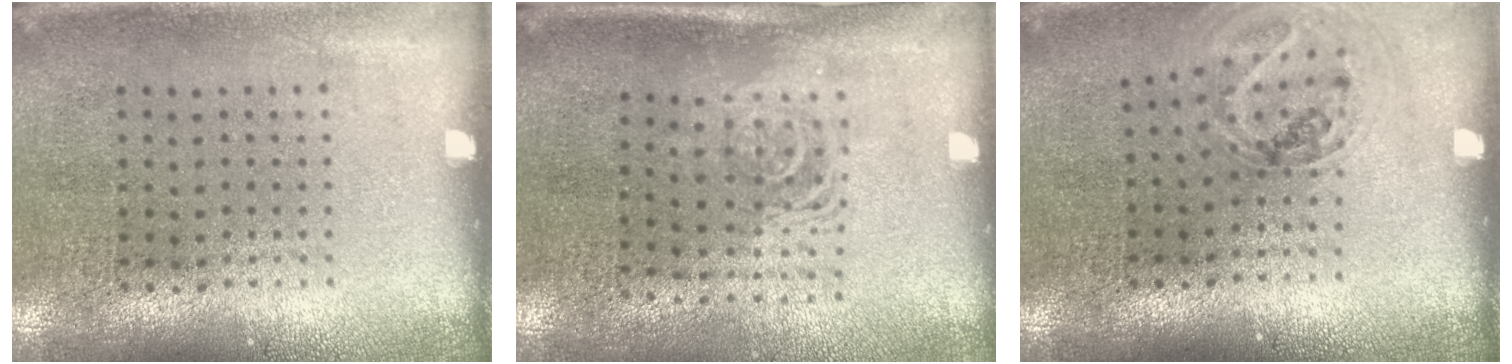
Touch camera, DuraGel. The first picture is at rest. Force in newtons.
{"total": 1.7, "press": 1.3, "slide": 1.1}
{"total": 1.1, "press": 1.1, "slide": 0.2}